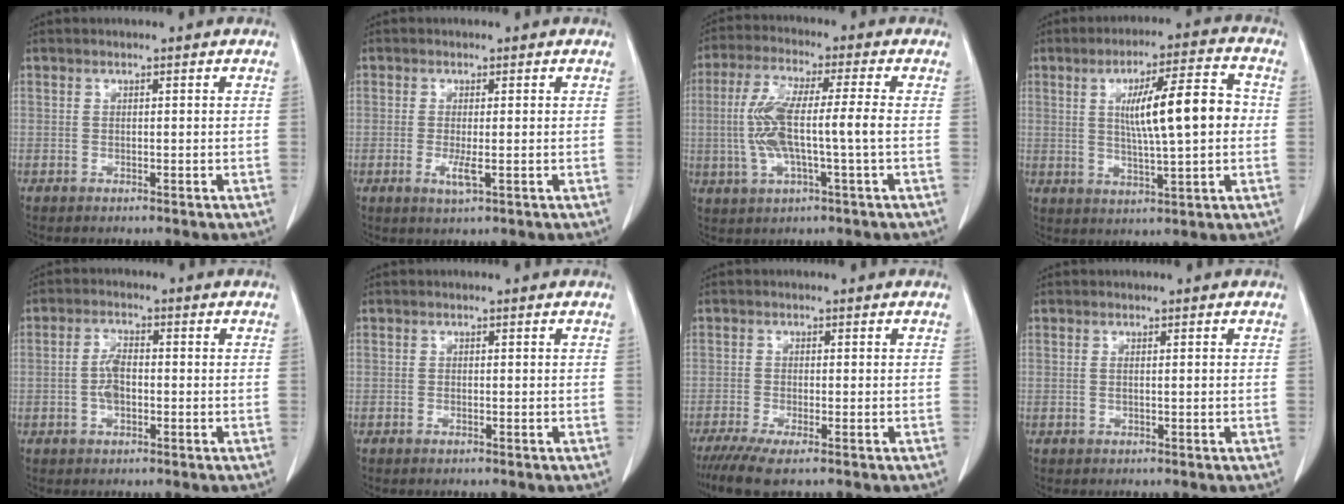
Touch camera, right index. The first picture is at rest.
{"total": 2.7, "force": [-0.7, 0.4, 2.6], "torque": [-0.049, -0.007, -0.010]}
{"total": 10.2, "force": [-0.8, 1.2, 10.1], "torque": [-0.212, 0.012, -0.017]}
{"total": 11.9, "force": [1.2, 1.6, 11.8], "torque": [-0.188, 0.016, 0.021]}
{"total": 3.8, "force": [-0.7, 1.8, 3.3], "torque": [-0.070, 0.005, -0.016]}
{"total": 0.5, "force": [-0.4, 0.1, 0.4], "torque": [-0.010, -0.001, -0.004]}
{"total": 5.1, "force": [-3.6, 0.6, 3.6], "torque": [-0.063, -0.014, -0.061]}
{"total": 1.1, "force": [0.0, 0.2, 1.1], "torque": [-0.024, 0.003, 0.004]}